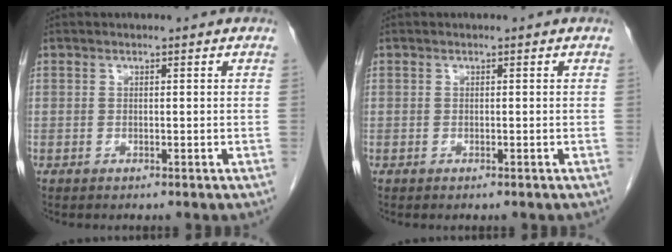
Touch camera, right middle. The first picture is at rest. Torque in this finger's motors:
{"motor_torque": [-0.39, 0.12, -0.04, -0.01]}